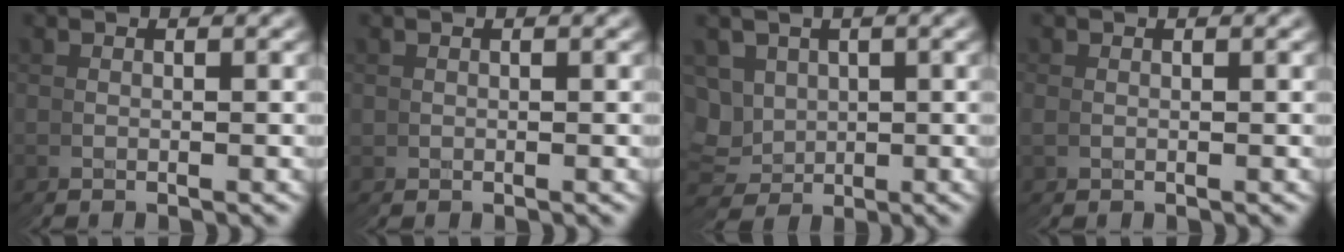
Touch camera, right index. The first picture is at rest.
{"total": 1.1, "force": [0.0, 1.0, -0.5], "torque": [0.009, -0.007, 0.004]}
{"total": 7.0, "force": [-0.6, 6.9, 1.3], "torque": [-0.054, -0.054, 0.012]}
{"total": 0.8, "force": [0.0, 0.6, -0.5], "torque": [0.008, -0.004, 0.000]}